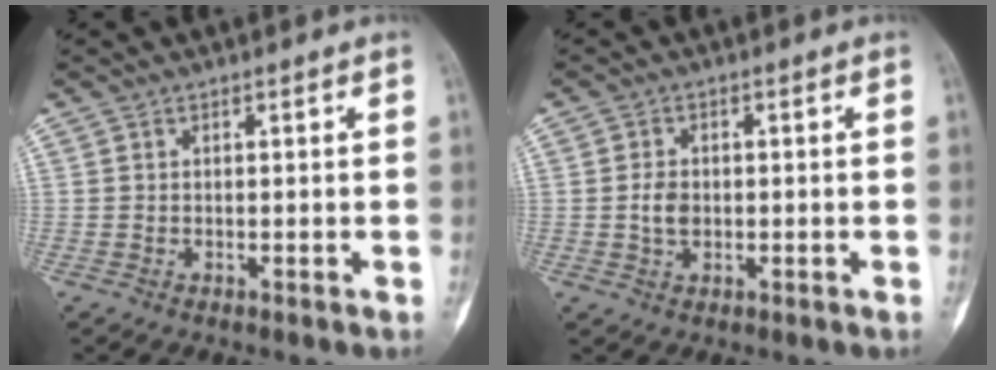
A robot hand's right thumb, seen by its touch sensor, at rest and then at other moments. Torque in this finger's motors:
{"motor_torque": [0.24, 0.38, -0.09, -0.26, 0.01]}